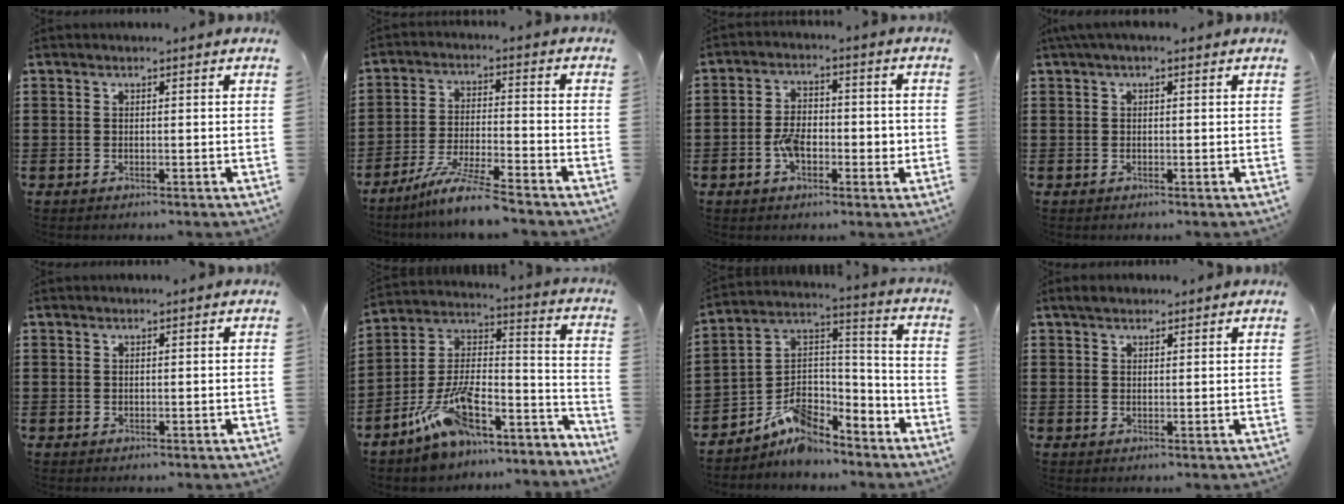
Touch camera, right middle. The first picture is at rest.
{"total": 7.9, "force": [-6.9, -0.3, 3.9], "torque": [-0.086, -0.015, -0.133]}
{"total": 5.2, "force": [-1.5, 3.2, 3.8], "torque": [-0.060, 0.009, -0.028]}
{"total": 0.9, "force": [0.2, 0.2, 0.9], "torque": [-0.017, 0.002, 0.004]}
{"total": 0.0}
{"total": 11.9, "force": [-8.0, 4.7, 7.4], "torque": [-0.144, 0.020, -0.155]}
{"total": 7.8, "force": [-6.4, 3.6, 2.5], "torque": [-0.053, 0.005, -0.126]}
{"total": 1.4, "force": [1.2, 0.8, 0.3], "torque": [-0.001, 0.002, 0.021]}